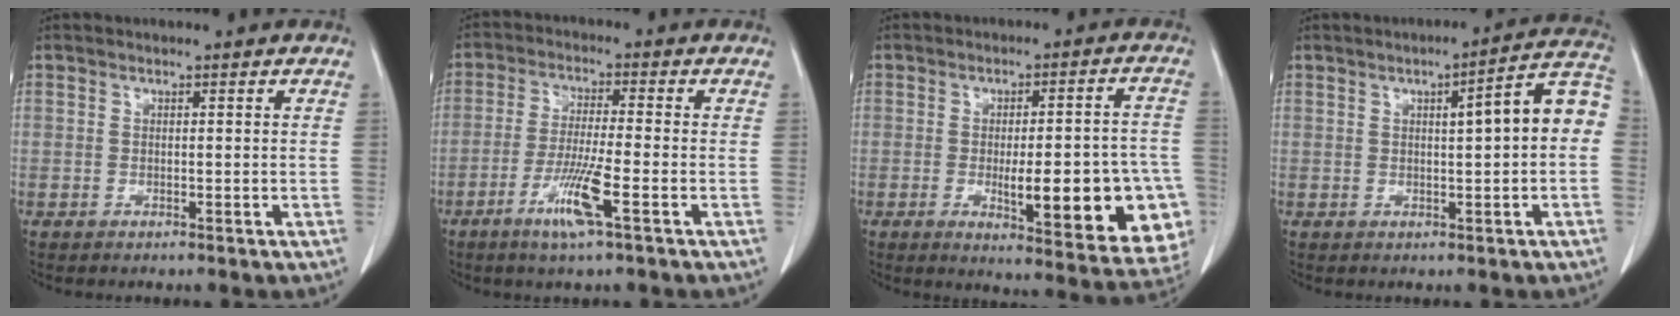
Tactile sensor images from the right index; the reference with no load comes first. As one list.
[{"total": 7.7, "force": [-3.7, -0.2, 6.8], "torque": [-0.135, -0.016, -0.071]}, {"total": 18.3, "force": [-4.9, 4.4, 17.1], "torque": [-0.134, 0.018, -0.040]}, {"total": 8.5, "force": [0.8, 0.8, 8.4], "torque": [-0.107, 0.027, 0.005]}]